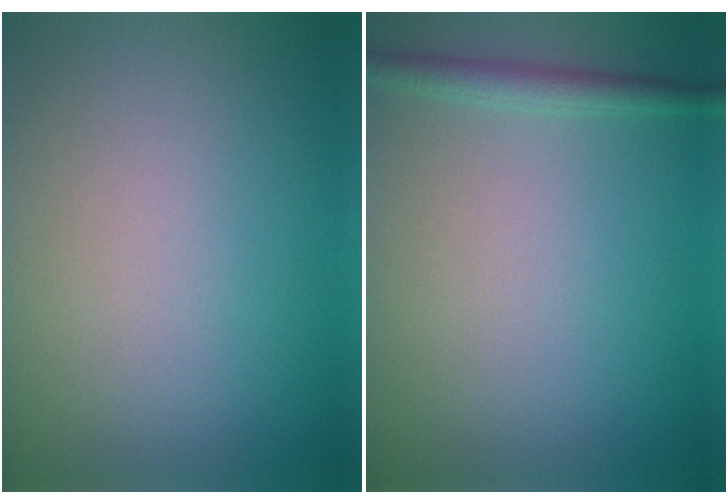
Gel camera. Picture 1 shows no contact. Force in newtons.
{"total": 1.8, "press": 1.8, "slide": 0.1}